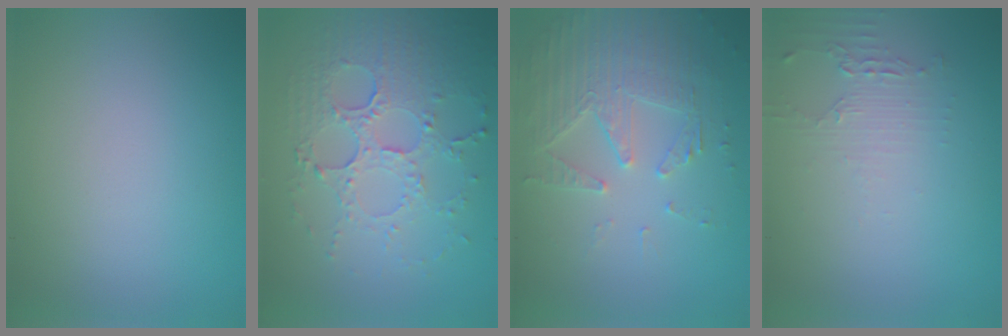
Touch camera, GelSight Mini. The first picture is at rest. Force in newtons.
{"total": 5.6, "press": 3.9, "slide": 4.0}
{"total": 4.0, "press": 3.5, "slide": 1.8}
{"total": 1.5, "press": 1.5, "slide": 0.4}